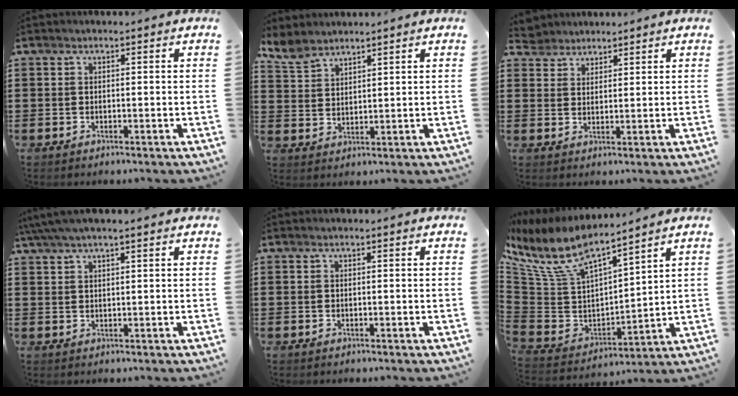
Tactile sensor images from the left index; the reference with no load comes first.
{"total": 4.2, "force": [3.8, 1.4, 1.0], "torque": [-0.033, -0.009, 0.074]}
{"total": 3.6, "force": [3.4, 1.2, -0.4], "torque": [-0.010, -0.006, 0.063]}
{"total": 3.3, "force": [2.4, 0.4, 2.3], "torque": [-0.048, 0.001, 0.045]}
{"total": 0.0}
{"total": 10.4, "force": [7.8, 3.3, 6.0], "torque": [-0.160, -0.055, 0.135]}